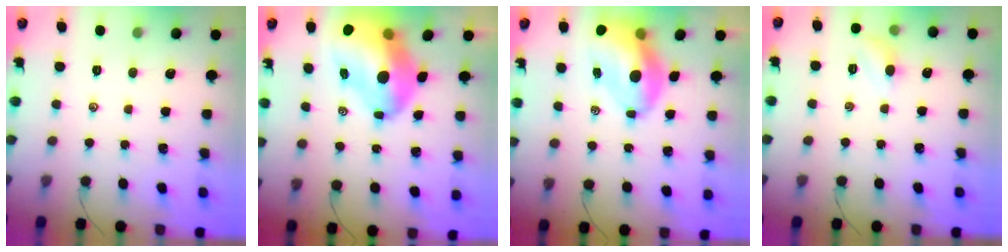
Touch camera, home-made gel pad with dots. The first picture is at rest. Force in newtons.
{"total": 15.9, "press": 15.3, "slide": 4.4}
{"total": 11.7, "press": 11.2, "slide": 3.4}
{"total": 5.7, "press": 5.5, "slide": 1.5}